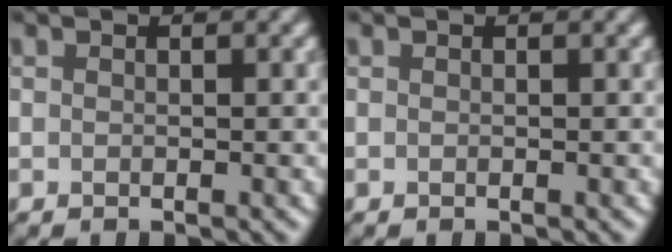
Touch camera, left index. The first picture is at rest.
{"total": 0.0}